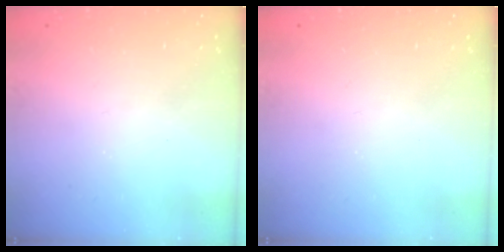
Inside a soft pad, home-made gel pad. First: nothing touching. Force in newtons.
{"total": 0.0}